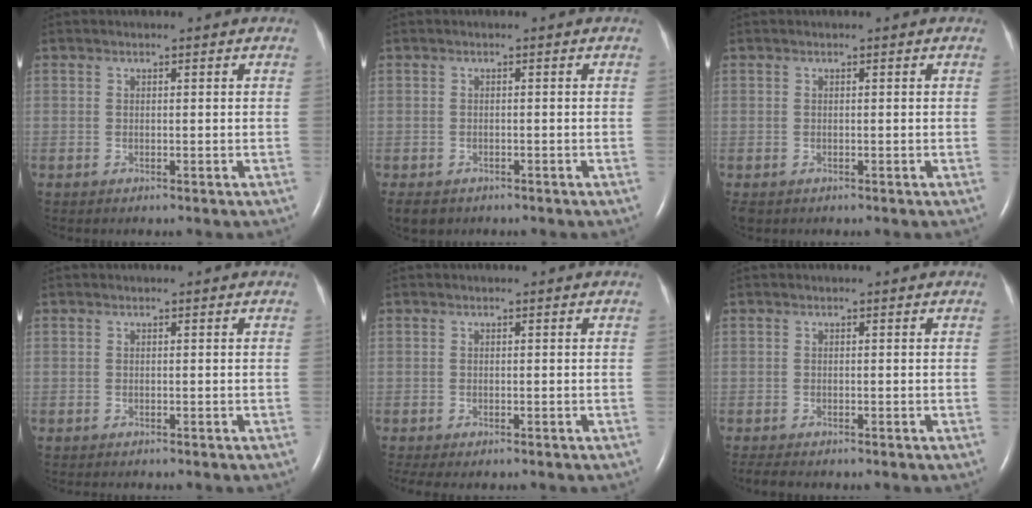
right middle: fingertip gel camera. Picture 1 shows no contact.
{"total": 5.3, "force": [-3.7, 3.4, 1.9], "torque": [-0.036, -0.005, -0.050]}
{"total": 1.2, "force": [-0.8, 0.8, 0.4], "torque": [-0.010, 0.000, -0.009]}
{"total": 1.0, "force": [-0.9, 0.2, 0.4], "torque": [-0.011, -0.003, -0.009]}
{"total": 3.5, "force": [-2.7, 1.3, 1.8], "torque": [-0.028, -0.010, -0.037]}
{"total": 2.5, "force": [-2.2, 0.6, 1.2], "torque": [-0.025, -0.009, -0.031]}